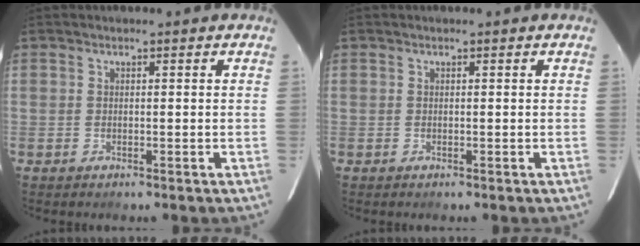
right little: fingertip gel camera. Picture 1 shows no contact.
{"total": 0.0}